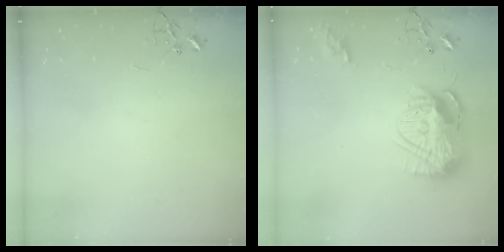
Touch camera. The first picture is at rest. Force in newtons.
{"total": 15.3, "press": 15.3, "slide": 0.9}